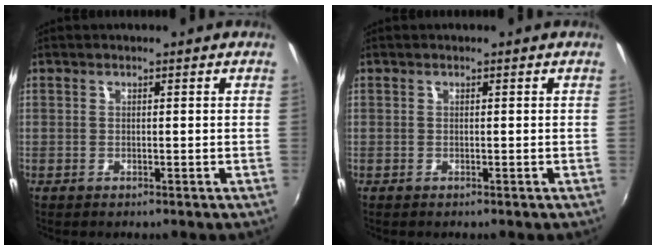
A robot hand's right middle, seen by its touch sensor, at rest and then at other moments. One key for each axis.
{"total": 0.0}